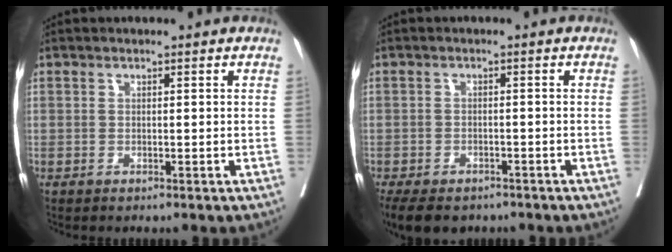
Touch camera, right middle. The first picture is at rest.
{"total": 9.9, "force": [-7.4, 4.9, 4.4], "torque": [-0.083, -0.009, -0.101]}